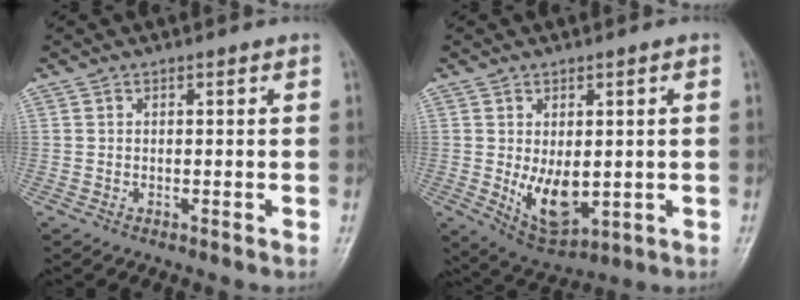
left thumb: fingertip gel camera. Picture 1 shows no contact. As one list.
[{"total": 9.3, "force": [-0.7, 4.9, 7.9], "torque": [-0.113, -0.013, 0.007]}]